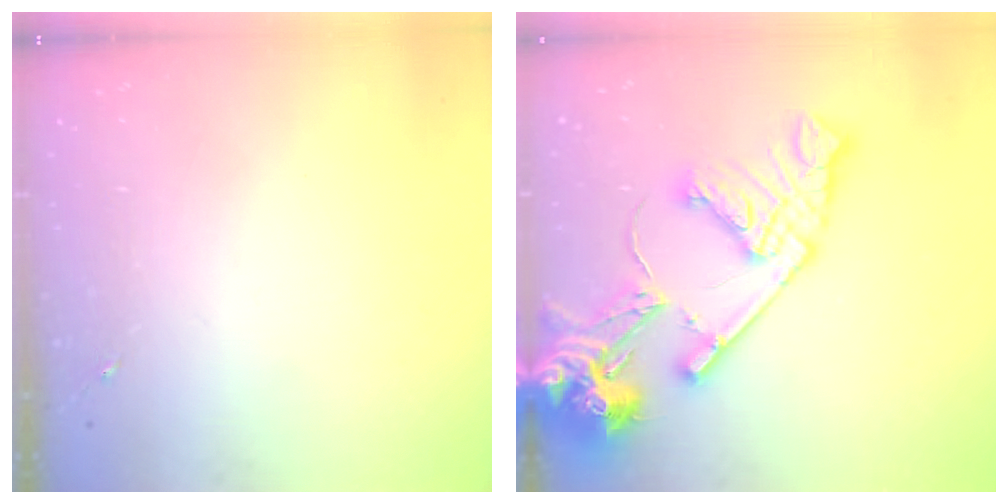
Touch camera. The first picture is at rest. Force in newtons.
{"total": 20.6, "press": 20.5, "slide": 2.7}